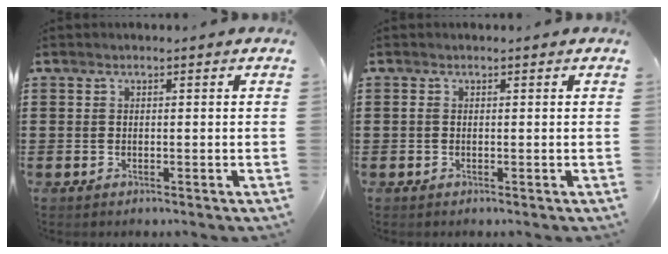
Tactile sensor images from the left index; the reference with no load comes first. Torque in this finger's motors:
{"motor_torque": [0.20, 0.16, 0.07, 0.00]}